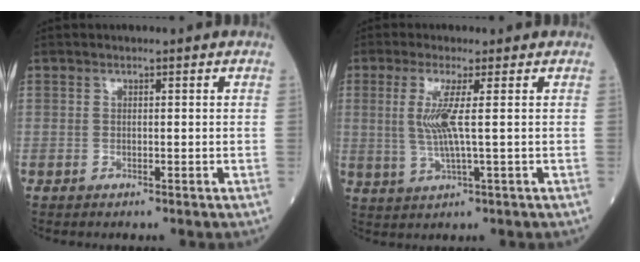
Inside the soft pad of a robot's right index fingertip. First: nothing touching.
{"total": 5.4, "force": [0.8, -0.3, 5.3], "torque": [-0.118, -0.004, 0.019]}